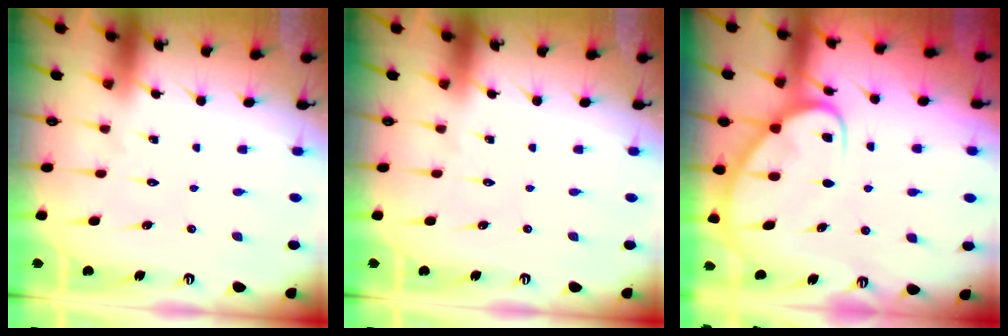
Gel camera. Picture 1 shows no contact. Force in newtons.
{"total": 0.0}
{"total": 8.7, "press": 8.7, "slide": 0.8}